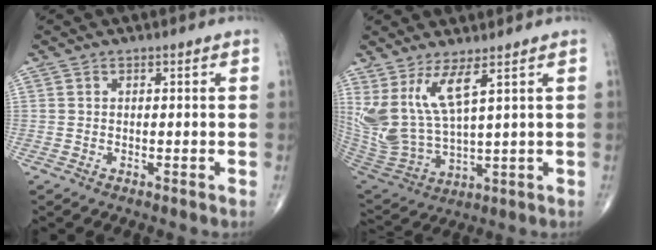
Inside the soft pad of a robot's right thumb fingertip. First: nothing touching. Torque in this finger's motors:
{"motor_torque": [0.05, 0.07, 1.54, 1.01, 0.13]}